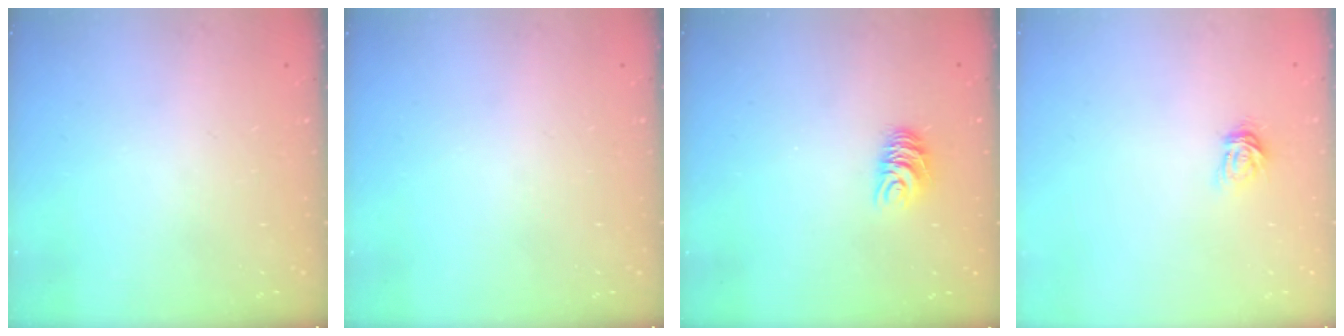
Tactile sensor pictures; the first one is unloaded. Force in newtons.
{"total": 0.0}
{"total": 7.3, "press": 7.3, "slide": 0.4}
{"total": 5.1, "press": 5.1, "slide": 0.5}